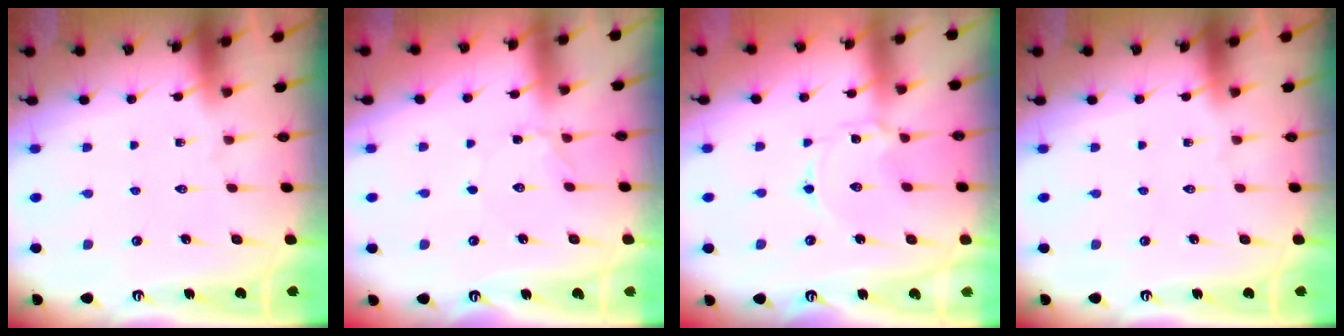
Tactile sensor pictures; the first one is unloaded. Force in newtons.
{"total": 1.6, "press": 1.6, "slide": 0.2}
{"total": 0.8, "press": 0.8, "slide": 0.1}
{"total": 0.0}